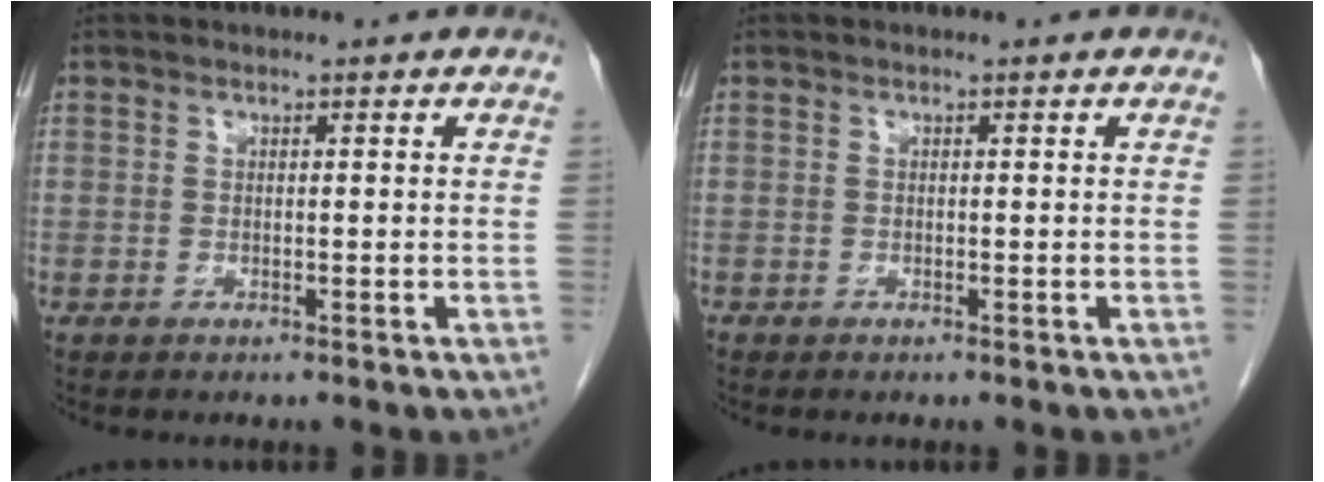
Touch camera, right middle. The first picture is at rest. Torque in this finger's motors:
{"motor_torque": [0.07, 0.05, -0.01, 0.00]}